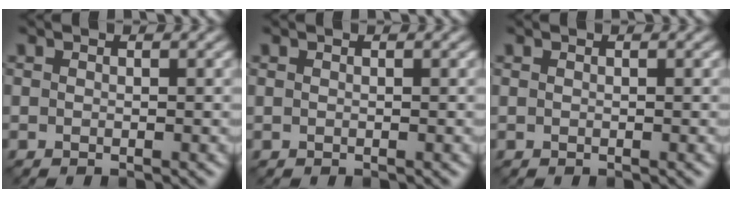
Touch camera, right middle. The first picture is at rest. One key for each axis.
{"total": 0.0}
{"total": 0.0}